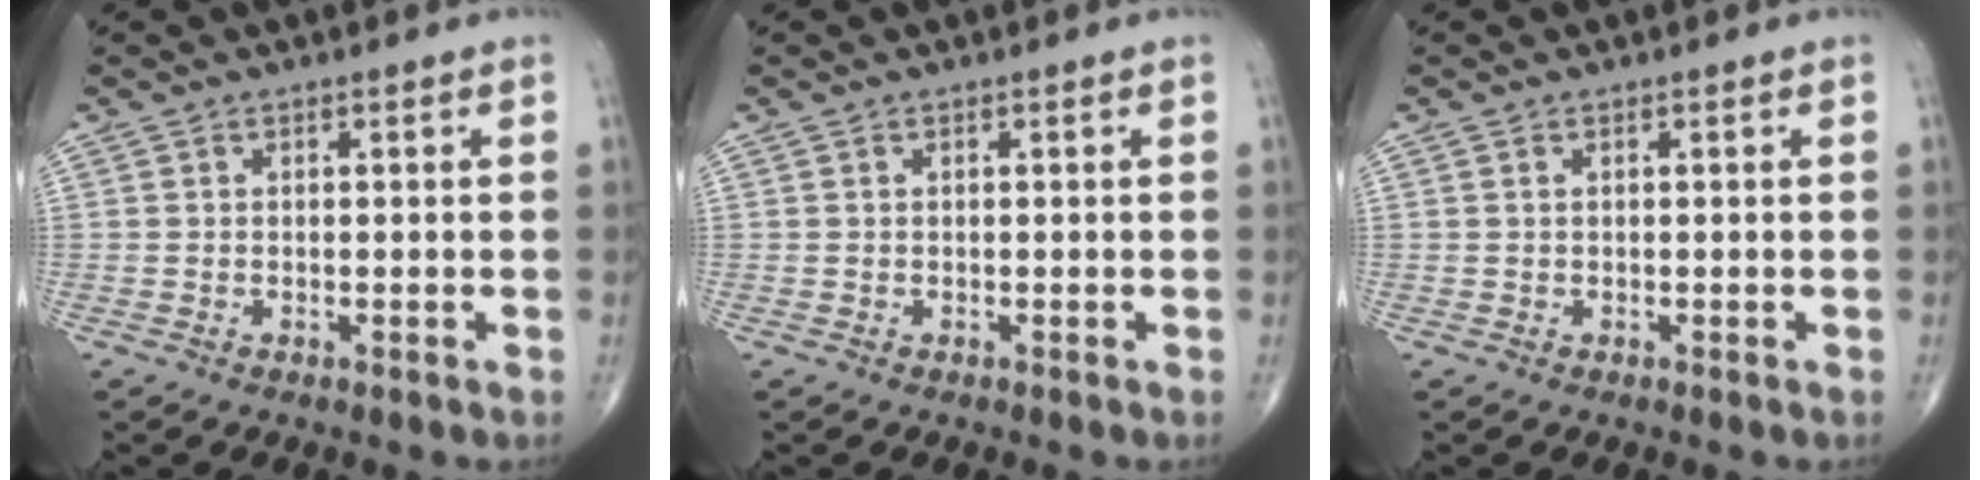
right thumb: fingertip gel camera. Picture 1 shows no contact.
{"total": 0.0}
{"total": 0.0}